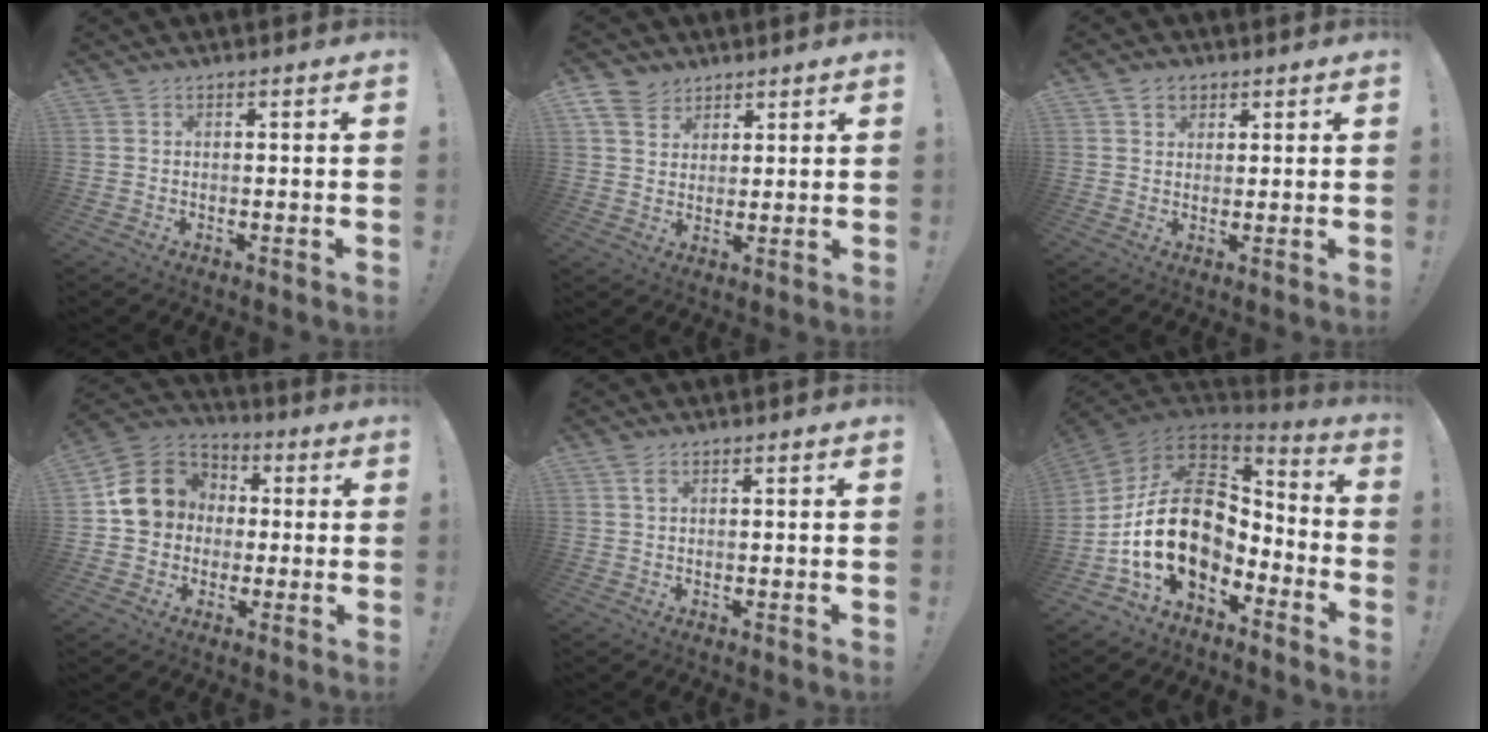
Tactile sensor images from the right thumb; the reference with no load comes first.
{"total": 7.7, "force": [5.2, 5.4, 1.9], "torque": [-0.040, -0.027, 0.104]}
{"total": 3.7, "force": [2.1, 2.9, 1.1], "torque": [-0.007, -0.006, 0.036]}
{"total": 13.3, "force": [1.8, 11.7, 6.3], "torque": [-0.098, 0.013, 0.042]}
{"total": 1.7, "force": [0.7, 0.7, 1.4], "torque": [-0.031, 0.003, 0.011]}
{"total": 22.8, "force": [-0.7, 15.0, 17.2], "torque": [-0.328, 0.006, 0.009]}